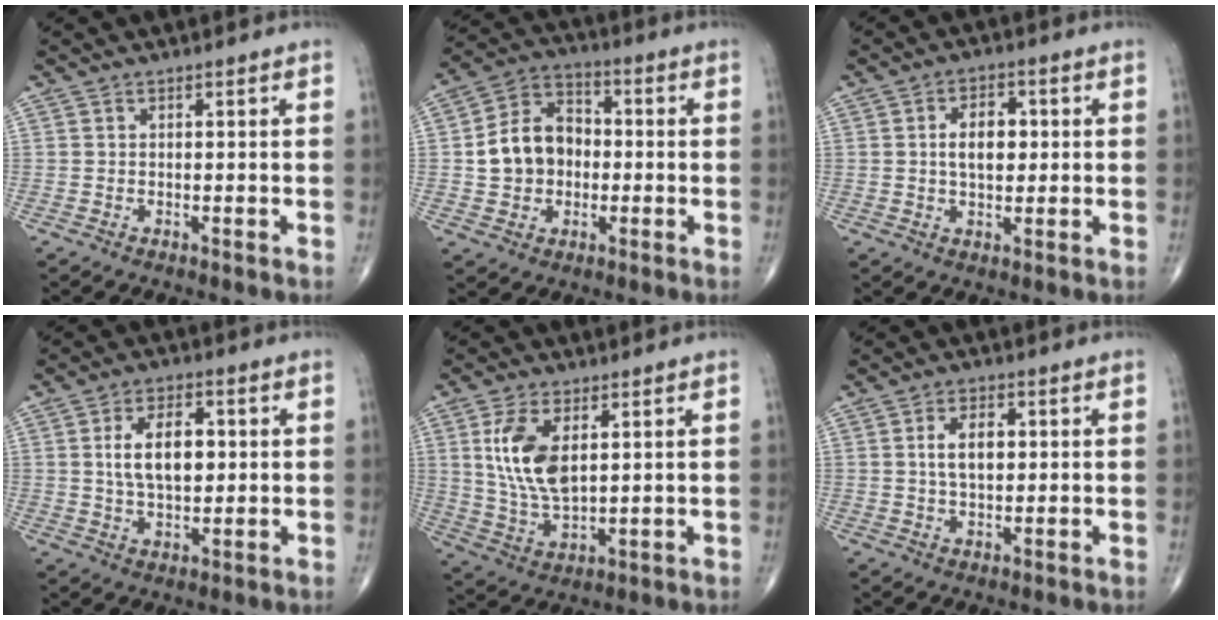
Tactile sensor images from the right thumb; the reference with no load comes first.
{"total": 11.9, "force": [-0.6, 9.5, 7.2], "torque": [-0.100, 0.029, -0.017]}
{"total": 6.5, "force": [0.8, 3.9, 5.2], "torque": [-0.069, 0.005, 0.009]}
{"total": 9.7, "force": [1.4, 5.6, 7.9], "torque": [-0.121, 0.001, 0.027]}
{"total": 11.6, "force": [3.1, 6.1, 9.4], "torque": [-0.179, -0.016, 0.068]}
{"total": 5.7, "force": [0.9, 3.2, 4.6], "torque": [-0.074, 0.002, 0.014]}